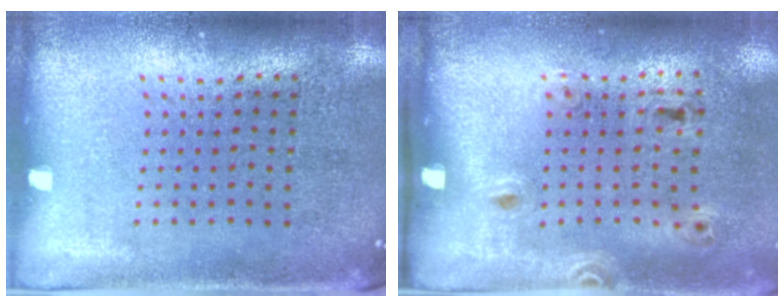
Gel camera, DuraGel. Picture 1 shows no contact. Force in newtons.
{"total": 1.5, "press": 0.9, "slide": 1.2}